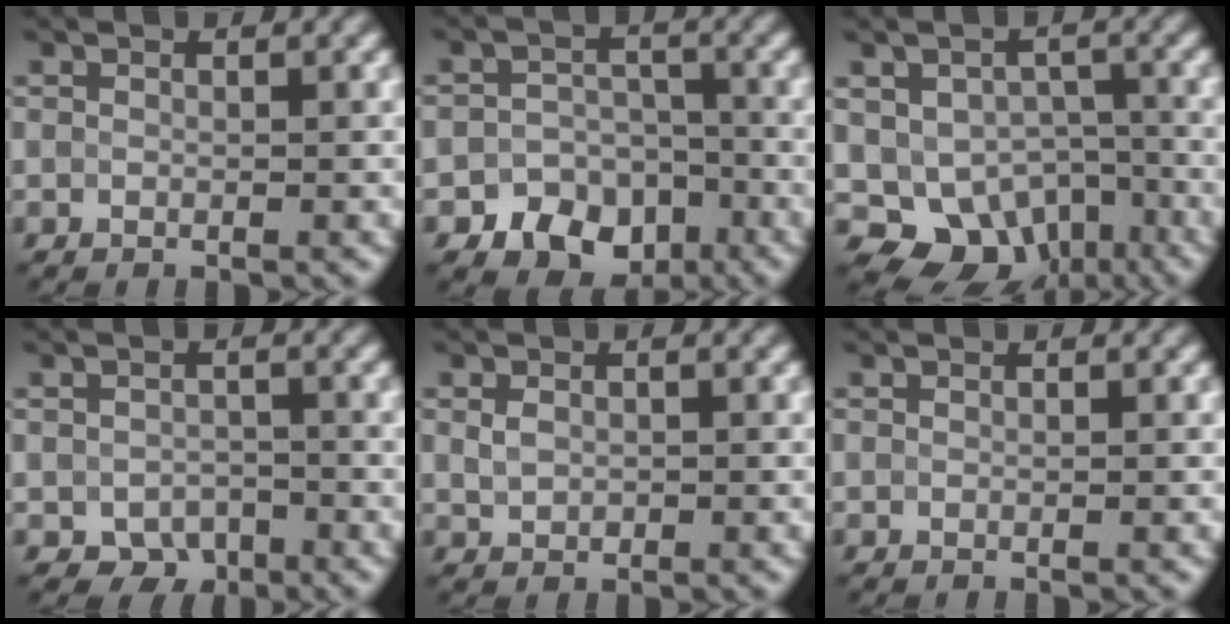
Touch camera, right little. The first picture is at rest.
{"total": 7.9, "force": [-4.8, 5.9, 2.4], "torque": [-0.008, -0.008, -0.092]}
{"total": 7.4, "force": [-3.6, 5.3, 3.8], "torque": [-0.051, -0.017, -0.047]}
{"total": 2.4, "force": [-1.4, 1.8, 0.9], "torque": [-0.012, -0.006, -0.025]}
{"total": 1.4, "force": [0.1, 1.1, 0.9], "torque": [-0.018, -0.001, 0.003]}
{"total": 0.0}